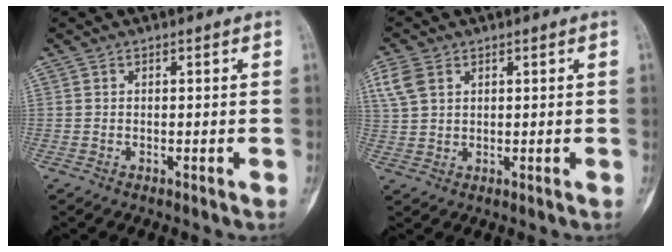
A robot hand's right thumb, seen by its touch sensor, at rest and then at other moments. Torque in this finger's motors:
{"motor_torque": [0.05, 1.09, 0.54, 0.15, 0.21]}